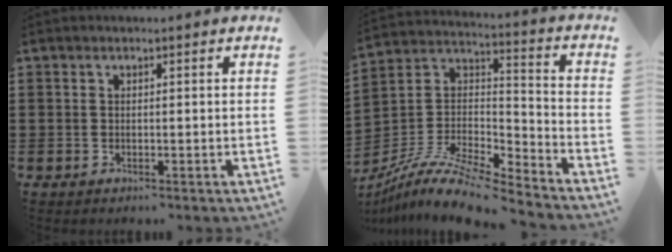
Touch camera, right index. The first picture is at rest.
{"total": 10.9, "force": [-9.2, 2.3, 5.4], "torque": [-0.112, 0.016, -0.182]}